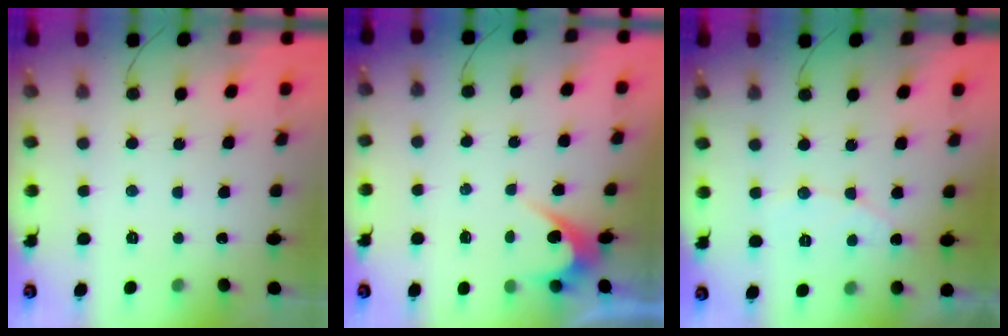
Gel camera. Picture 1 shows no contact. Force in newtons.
{"total": 3.7, "press": 3.7, "slide": 0.2}
{"total": 5.3, "press": 5.3, "slide": 0.3}